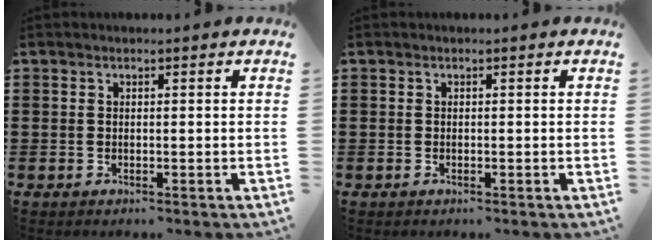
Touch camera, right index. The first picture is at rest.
{"total": 0.0}